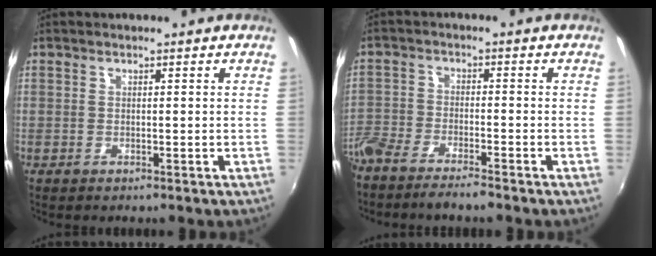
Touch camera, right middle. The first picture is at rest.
{"total": 7.7, "force": [-6.5, 1.3, 3.8], "torque": [-0.105, -0.019, -0.127]}